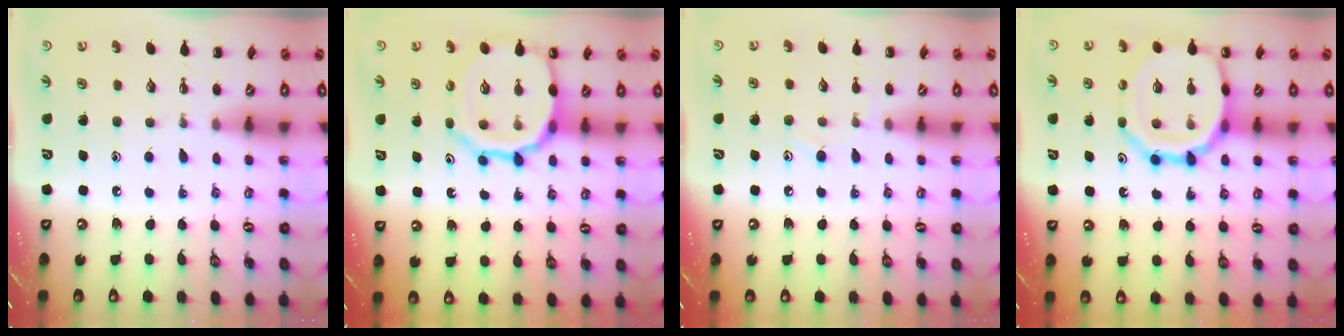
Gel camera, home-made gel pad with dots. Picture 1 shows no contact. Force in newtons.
{"total": 16.4, "press": 16.3, "slide": 1.9}
{"total": 8.2, "press": 7.9, "slide": 2.2}
{"total": 16.6, "press": 16.5, "slide": 2.1}